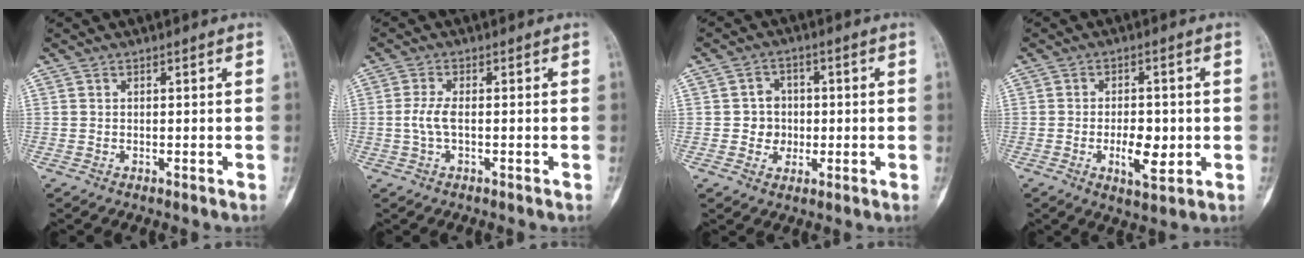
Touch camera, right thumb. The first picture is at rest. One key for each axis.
{"total": 3.4, "fx": -0.4, "fy": 1.1, "fz": 3.2, "tx": -0.081, "ty": 0.000, "tz": -0.010}
{"total": 5.1, "fx": -0.4, "fy": 4.8, "fz": 1.8, "tx": 0.002, "ty": 0.010, "tz": -0.011}
{"total": 6.9, "fx": -1.3, "fy": 3.3, "fz": 5.9, "tx": -0.084, "ty": -0.003, "tz": -0.016}